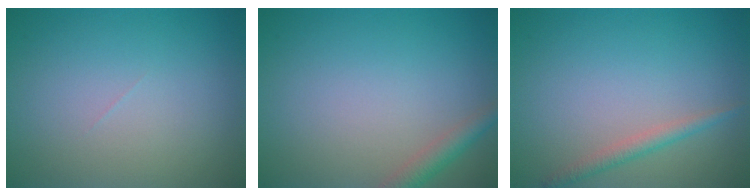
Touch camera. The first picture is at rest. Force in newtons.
{"total": 2.1, "press": 2.1, "slide": 0.1}
{"total": 1.6, "press": 1.6, "slide": 0.1}